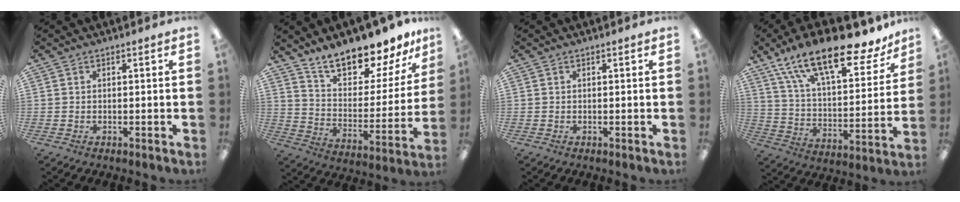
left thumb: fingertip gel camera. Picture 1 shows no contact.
{"total": 16.4, "force": [14.9, 4.2, 5.4], "torque": [-0.101, -0.117, 0.262]}
{"total": 0.0}
{"total": 23.9, "force": [17.0, 7.8, 14.9], "torque": [-0.245, -0.103, 0.286]}